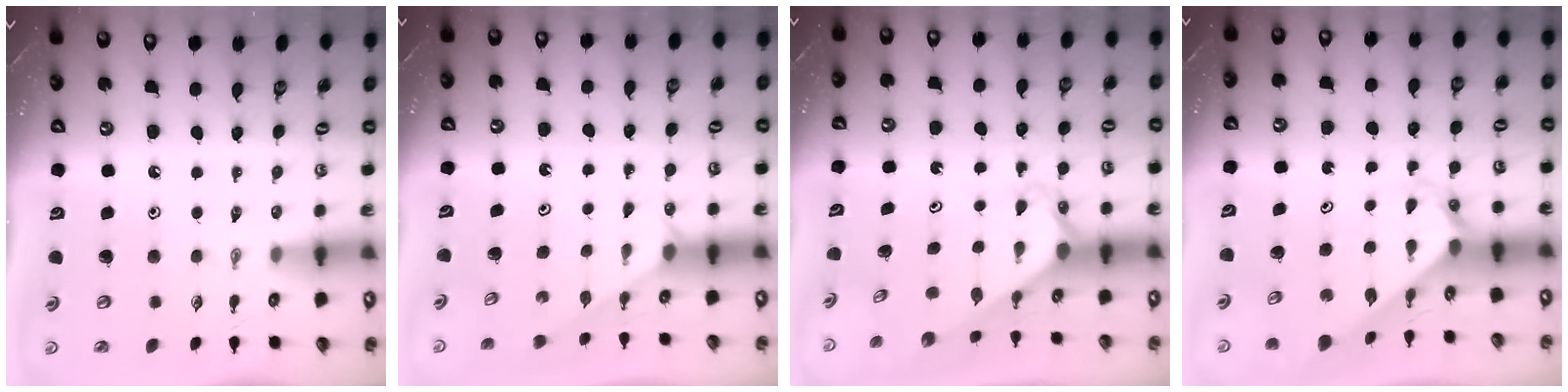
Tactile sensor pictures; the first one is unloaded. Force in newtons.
{"total": 1.4, "press": 1.4, "slide": 0.2}
{"total": 2.3, "press": 2.3, "slide": 0.2}
{"total": 2.4, "press": 2.4, "slide": 0.3}